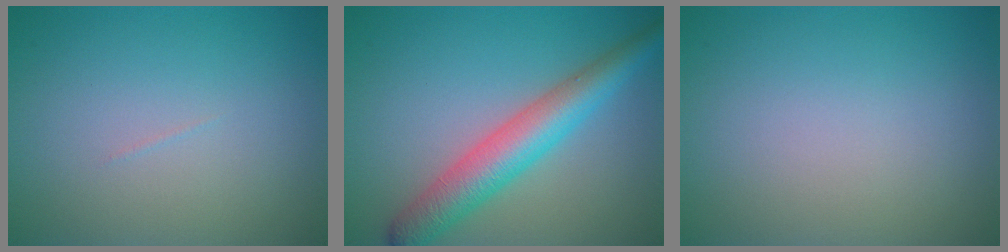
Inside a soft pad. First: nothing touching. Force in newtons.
{"total": 5.7, "press": 5.7, "slide": 0.1}
{"total": 0.0}